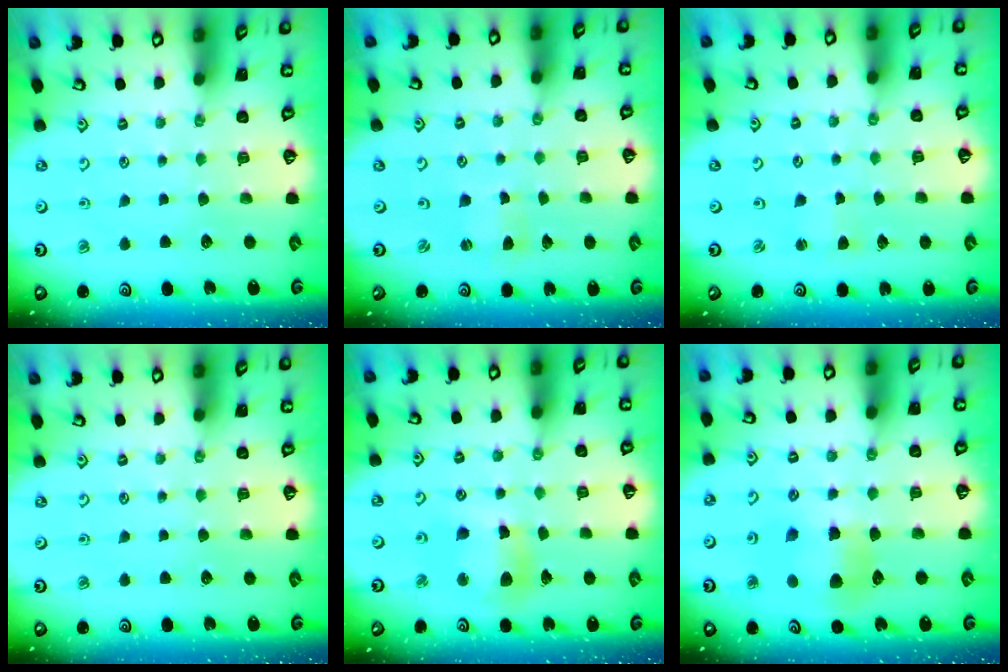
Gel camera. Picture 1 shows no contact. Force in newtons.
{"total": 0.6, "press": 0.6, "slide": 0.2}
{"total": 2.1, "press": 2.0, "slide": 0.3}
{"total": 0.0}
{"total": 11.0, "press": 10.9, "slide": 1.6}
{"total": 8.5, "press": 8.4, "slide": 0.7}